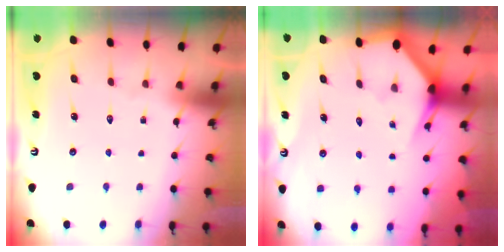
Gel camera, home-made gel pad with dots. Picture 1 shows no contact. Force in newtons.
{"total": 2.9, "press": 2.9, "slide": 0.1}